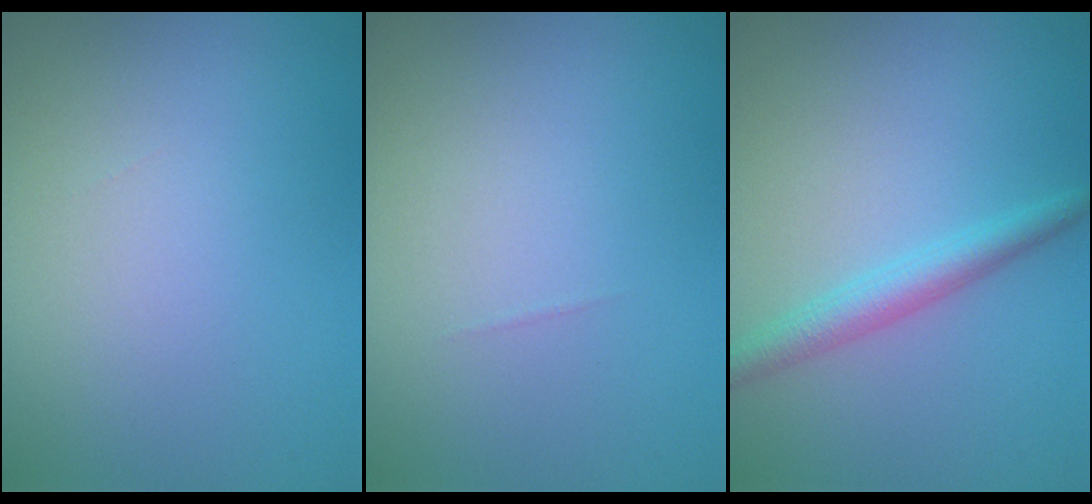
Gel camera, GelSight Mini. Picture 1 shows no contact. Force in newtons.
{"total": 0.0}
{"total": 2.7, "press": 2.7, "slide": 0.1}